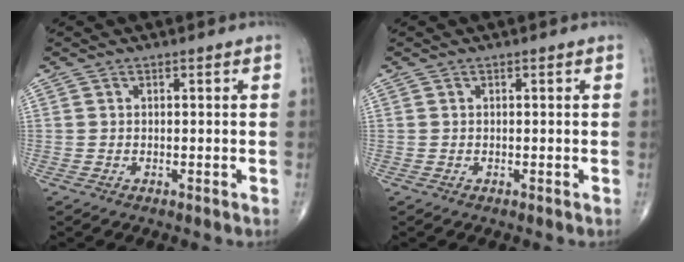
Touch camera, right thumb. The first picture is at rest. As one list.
[{"total": 0.0}]